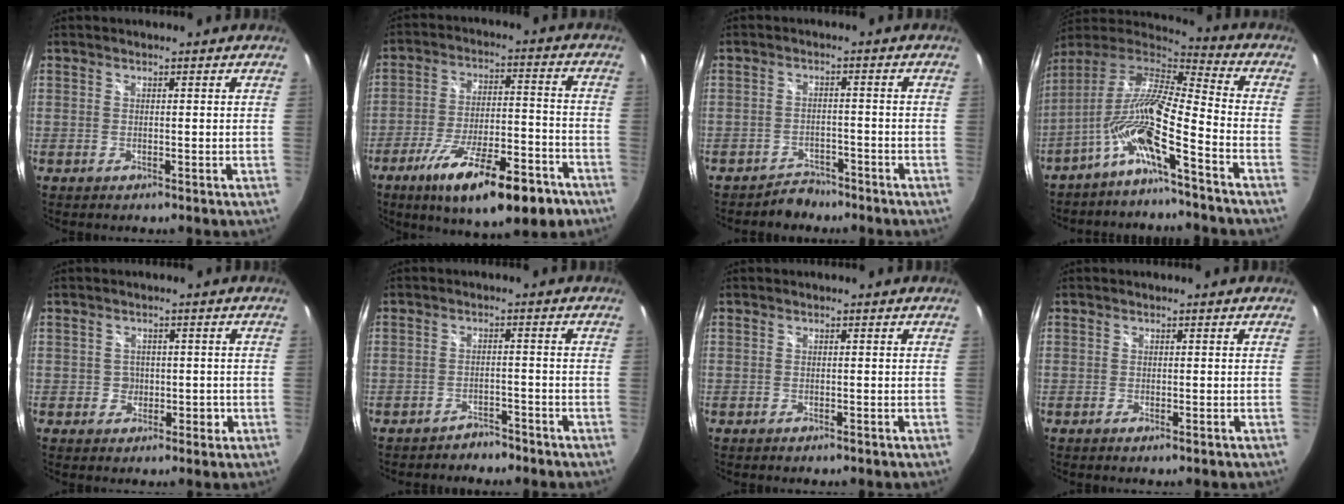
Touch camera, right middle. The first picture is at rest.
{"total": 19.7, "force": [-12.3, 5.4, 14.4], "torque": [-0.244, -0.032, -0.186]}
{"total": 3.1, "force": [-2.8, 1.3, 0.2], "torque": [-0.010, 0.003, -0.045]}
{"total": 12.4, "force": [-6.1, 0.8, 10.7], "torque": [-0.190, -0.004, -0.122]}
{"total": 2.8, "force": [-0.7, 2.7, 0.5], "torque": [-0.005, 0.004, -0.010]}
{"total": 3.8, "force": [-3.5, 1.5, 0.5], "torque": [-0.019, 0.004, -0.050]}
{"total": 0.9, "force": [-0.7, 0.3, 0.4], "torque": [-0.009, -0.002, -0.013]}
{"total": 0.8, "force": [-0.6, 0.2, 0.5], "torque": [-0.010, -0.001, -0.012]}